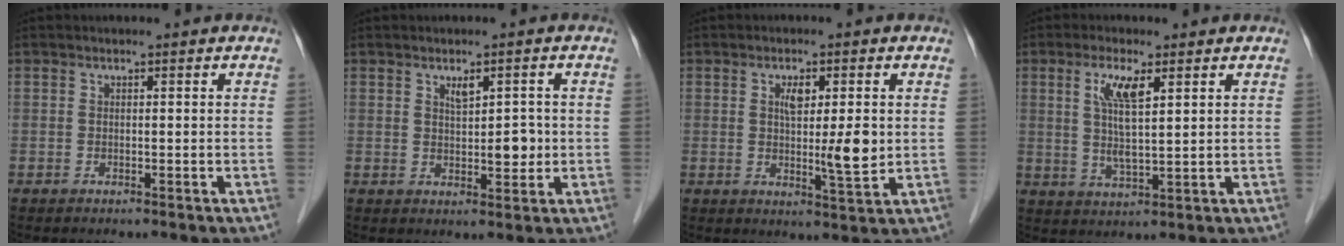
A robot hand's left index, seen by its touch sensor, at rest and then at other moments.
{"total": 3.8, "force": [0.5, 1.7, 3.3], "torque": [-0.051, 0.000, 0.014]}
{"total": 6.3, "force": [0.6, 1.3, 6.2], "torque": [-0.095, -0.006, 0.011]}
{"total": 6.1, "force": [2.3, 0.8, 5.6], "torque": [-0.114, 0.000, 0.046]}